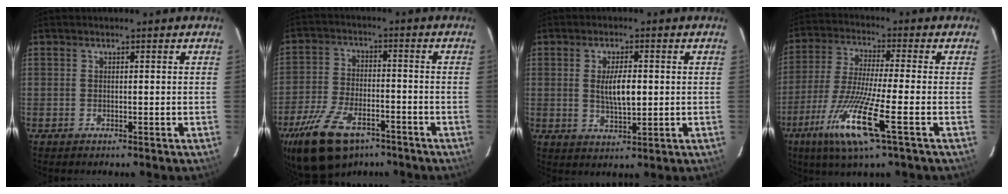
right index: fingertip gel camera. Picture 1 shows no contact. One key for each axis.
{"total": 16.2, "fx": -10.6, "fy": 8.1, "fz": 9.3, "tx": -0.212, "ty": -0.023, "tz": -0.185}
{"total": 5.9, "fx": 0.5, "fy": 2.1, "fz": 5.5, "tx": -0.098, "ty": -0.003, "tz": 0.014}
{"total": 14.3, "fx": -6.5, "fy": 0.5, "fz": 12.8, "tx": -0.273, "ty": -0.027, "tz": -0.126}